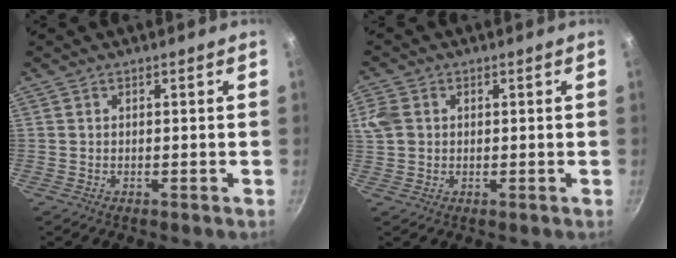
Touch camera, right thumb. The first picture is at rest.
{"total": 2.5, "force": [0.6, 2.0, 1.4], "torque": [-0.026, 0.004, 0.012]}